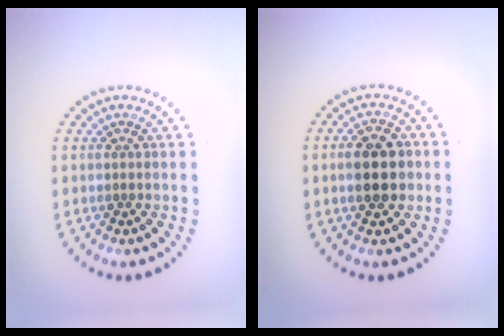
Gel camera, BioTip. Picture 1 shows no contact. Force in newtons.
{"total": 4.8, "press": 4.8, "slide": 0.2}